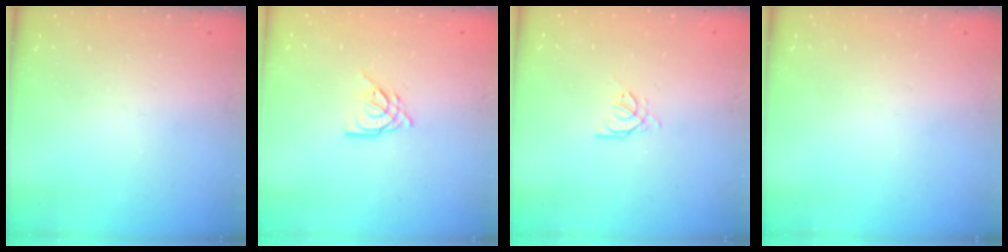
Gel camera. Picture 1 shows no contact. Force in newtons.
{"total": 7.2, "press": 7.2, "slide": 0.7}
{"total": 0.7, "press": 0.6, "slide": 0.3}
{"total": 0.0}